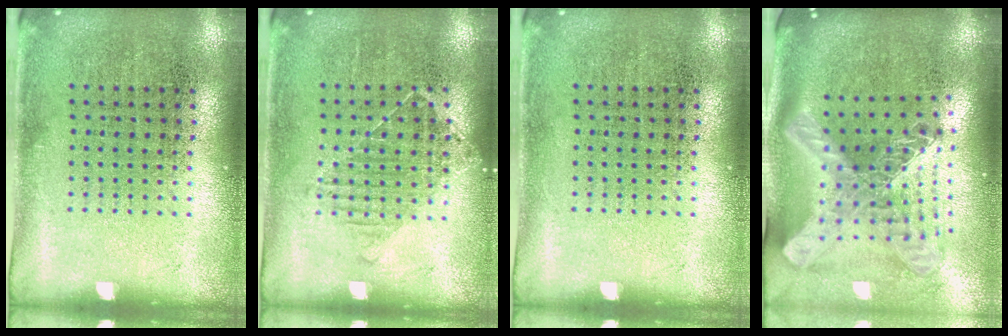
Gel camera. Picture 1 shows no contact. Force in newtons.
{"total": 1.1, "press": 0.9, "slide": 0.6}
{"total": 0.0}
{"total": 3.0, "press": 2.1, "slide": 2.1}